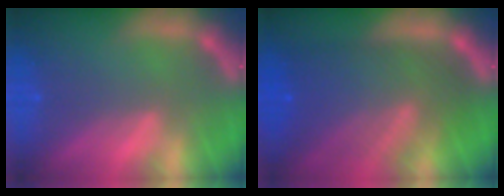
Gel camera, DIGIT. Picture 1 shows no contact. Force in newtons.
{"total": 10.0}